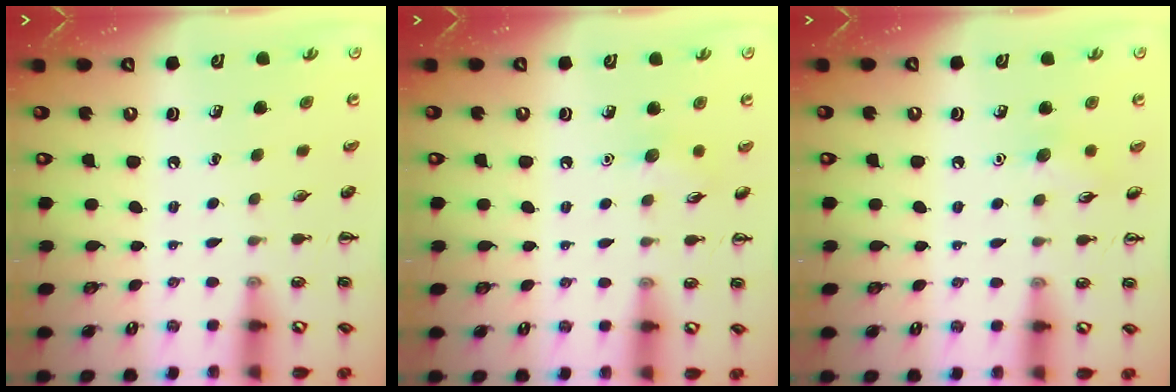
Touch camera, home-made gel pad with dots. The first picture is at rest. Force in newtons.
{"total": 6.1, "press": 5.9, "slide": 1.6}
{"total": 6.3, "press": 6.1, "slide": 1.6}